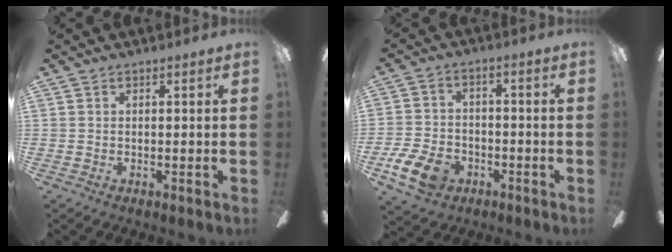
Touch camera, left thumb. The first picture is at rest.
{"total": 10.2, "force": [-5.2, 6.7, 5.7], "torque": [-0.132, 0.027, -0.095]}